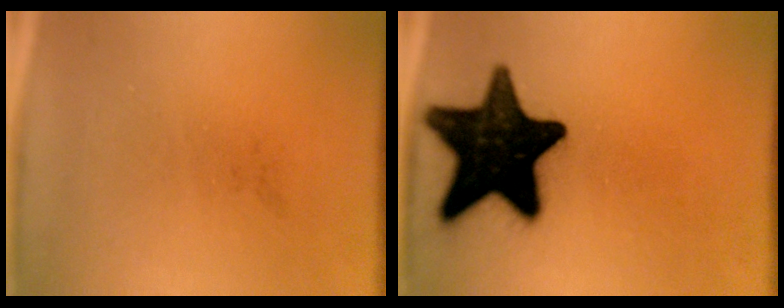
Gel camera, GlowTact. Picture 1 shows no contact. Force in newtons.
{"total": 18.4}